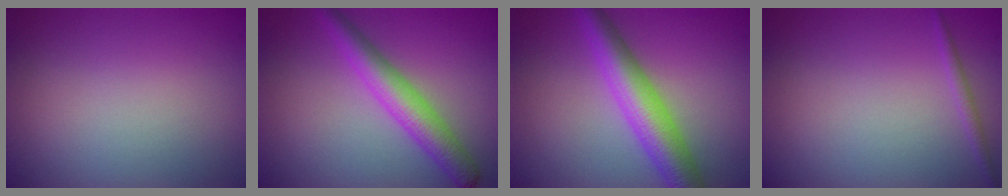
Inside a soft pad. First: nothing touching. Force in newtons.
{"total": 4.2, "press": 4.2, "slide": 0.1}
{"total": 5.8, "press": 5.8, "slide": 0.1}
{"total": 0.9, "press": 0.9, "slide": 0.1}